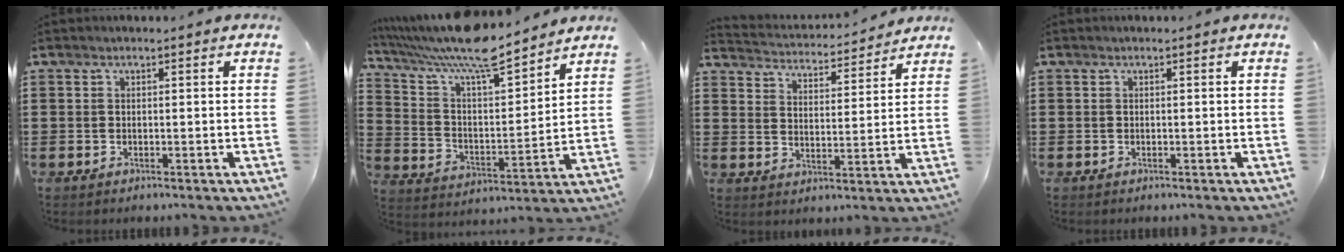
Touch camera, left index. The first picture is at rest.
{"total": 10.3, "force": [9.1, 1.1, 4.8], "torque": [-0.127, -0.054, 0.157]}
{"total": 3.5, "force": [3.5, -0.1, -0.1], "torque": [-0.021, -0.030, 0.055]}
{"total": 0.0}